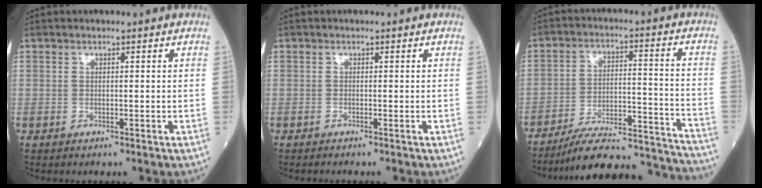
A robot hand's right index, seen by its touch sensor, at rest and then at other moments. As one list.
[{"total": 1.1, "force": [-1.0, -0.1, 0.5], "torque": [-0.011, -0.002, -0.012]}, {"total": 21.3, "force": [-20.3, 1.9, 6.3], "torque": [-0.071, 0.018, -0.289]}]